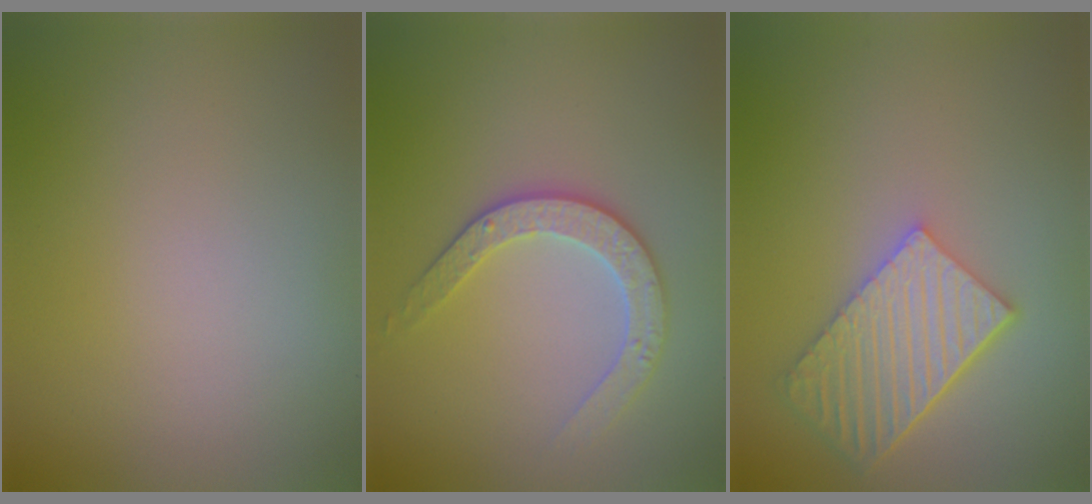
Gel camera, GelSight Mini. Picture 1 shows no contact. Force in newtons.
{"total": 2.9, "press": 2.9, "slide": 0.7}
{"total": 5.7, "press": 4.3, "slide": 3.7}